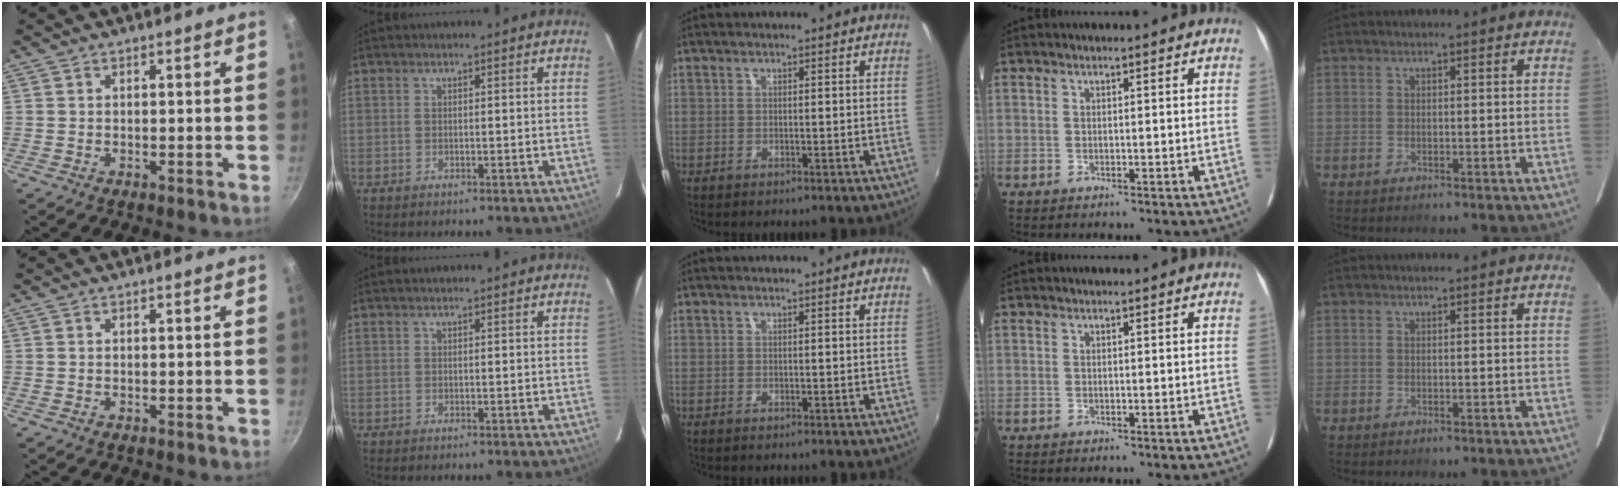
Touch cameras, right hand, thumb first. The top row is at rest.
{}